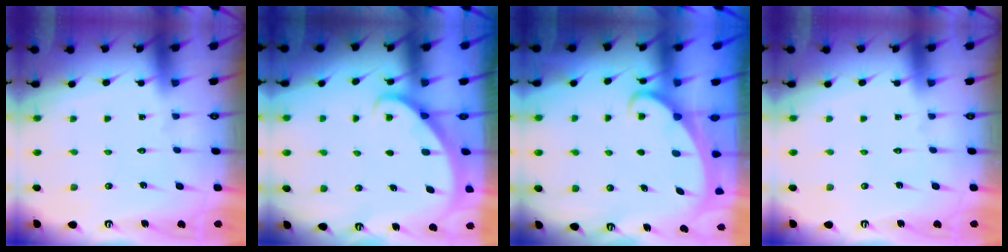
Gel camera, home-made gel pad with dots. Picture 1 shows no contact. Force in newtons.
{"total": 1.9, "press": 1.9, "slide": 0.1}
{"total": 1.9, "press": 1.9, "slide": 0.3}
{"total": 0.0}